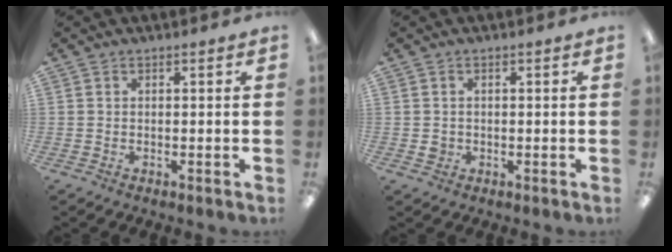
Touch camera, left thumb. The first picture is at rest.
{"total": 1.7, "force": [-0.2, 1.6, 0.6], "torque": [-0.013, 0.004, -0.005]}